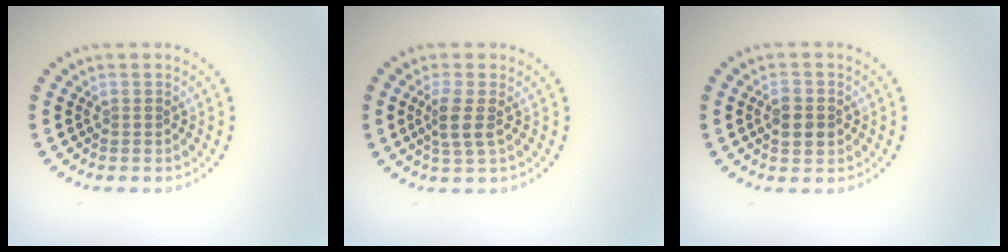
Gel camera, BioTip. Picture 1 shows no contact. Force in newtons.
{"total": 2.3, "press": 1.8, "slide": 1.4}
{"total": 2.8, "press": 2.8, "slide": 0.2}